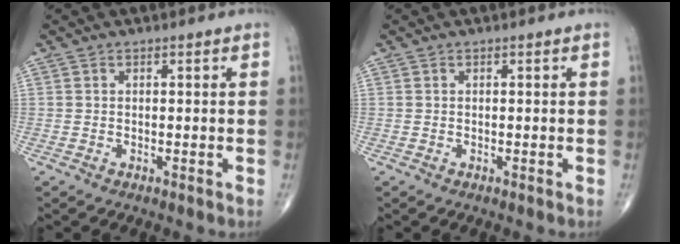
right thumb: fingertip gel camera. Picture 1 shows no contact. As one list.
[{"total": 0.0}]